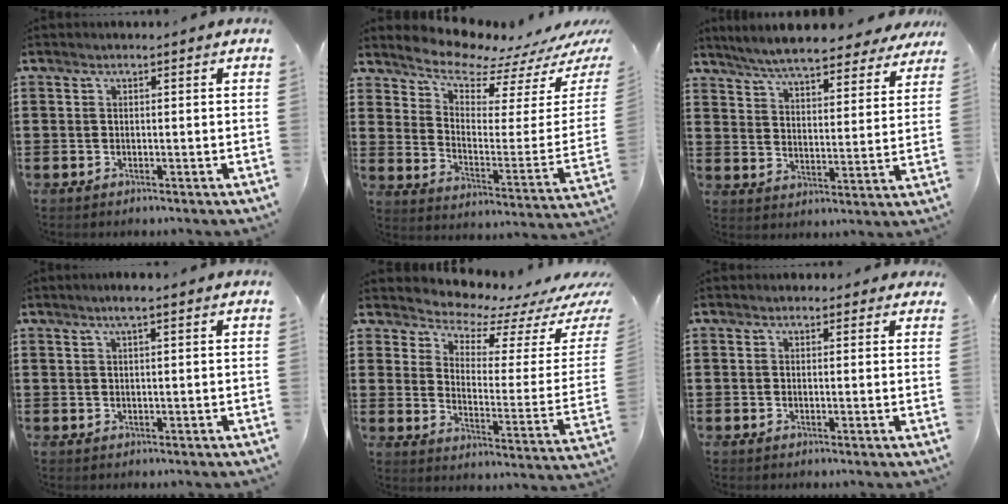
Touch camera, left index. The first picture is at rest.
{"total": 7.6, "force": [7.2, 1.4, 1.6], "torque": [-0.059, -0.070, 0.125]}
{"total": 6.7, "force": [6.5, 0.1, 1.8], "torque": [-0.062, -0.031, 0.115]}
{"total": 2.1, "force": [1.1, 0.1, 1.7], "torque": [-0.035, 0.003, 0.019]}
{"total": 4.7, "force": [4.5, 0.9, 0.9], "torque": [-0.038, -0.044, 0.072]}
{"total": 1.1, "force": [0.7, 0.9, 0.3], "torque": [0.000, 0.005, 0.011]}